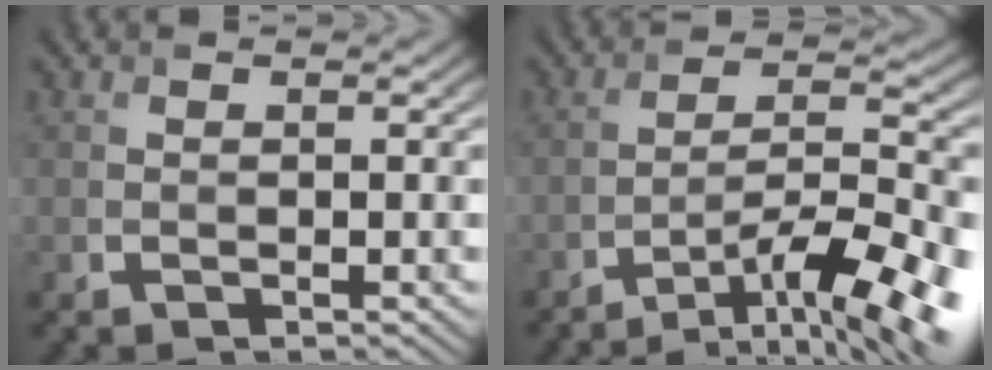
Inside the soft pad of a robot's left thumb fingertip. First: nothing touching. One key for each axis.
{"total": 12.7, "fx": -8.1, "fy": 3.0, "fz": 9.2, "tx": -0.164, "ty": 0.003, "tz": -0.126}